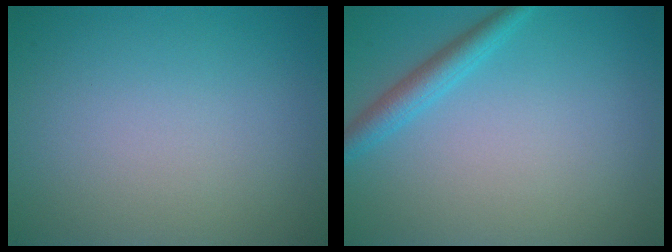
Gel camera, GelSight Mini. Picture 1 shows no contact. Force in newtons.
{"total": 2.4, "press": 2.4, "slide": 0.2}